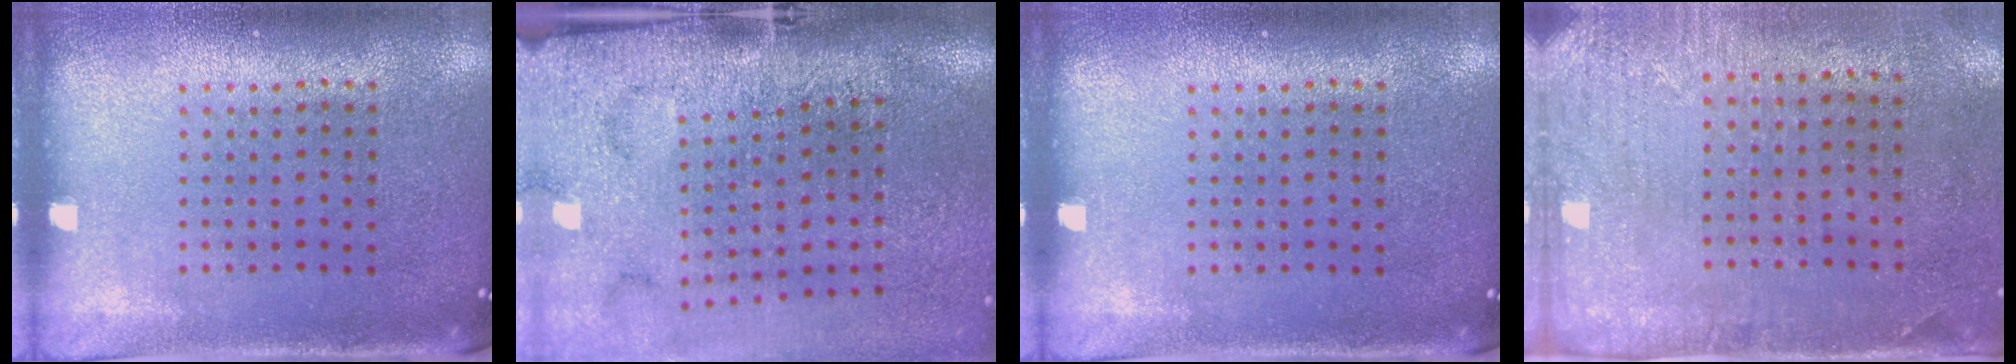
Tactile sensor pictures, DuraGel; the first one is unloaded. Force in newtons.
{"total": 4.5, "press": 3.5, "slide": 2.9}
{"total": 0.0}
{"total": 2.9, "press": 2.3, "slide": 1.7}